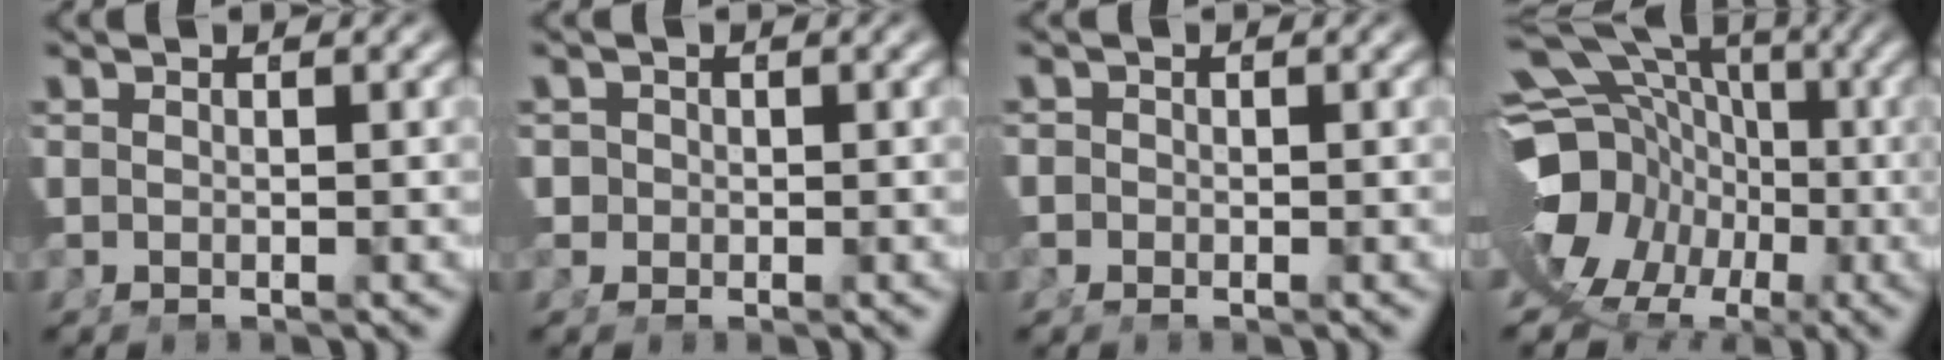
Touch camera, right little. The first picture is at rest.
{"total": 2.5, "force": [-0.3, 2.4, 0.3], "torque": [-0.010, 0.000, -0.010]}
{"total": 1.7, "force": [-0.3, 1.6, 0.0], "torque": [-0.002, 0.002, -0.013]}
{"total": 18.5, "force": [-0.4, 15.8, 9.6], "torque": [-0.188, -0.035, -0.015]}